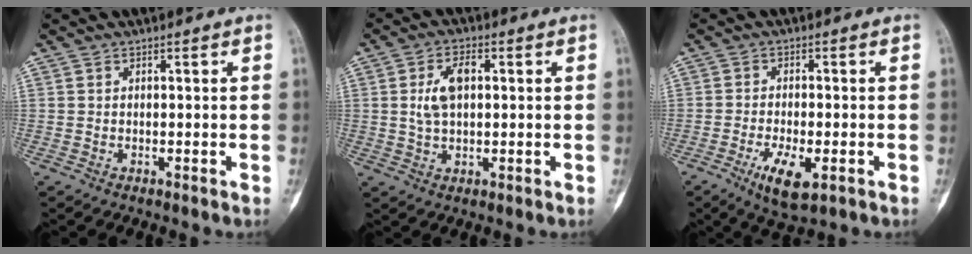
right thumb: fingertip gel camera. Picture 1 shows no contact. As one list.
[{"total": 6.4, "force": [1.0, 3.6, 5.2], "torque": [-0.099, 0.008, 0.019]}, {"total": 7.2, "force": [-3.0, 2.6, 5.9], "torque": [-0.105, -0.005, -0.046]}]